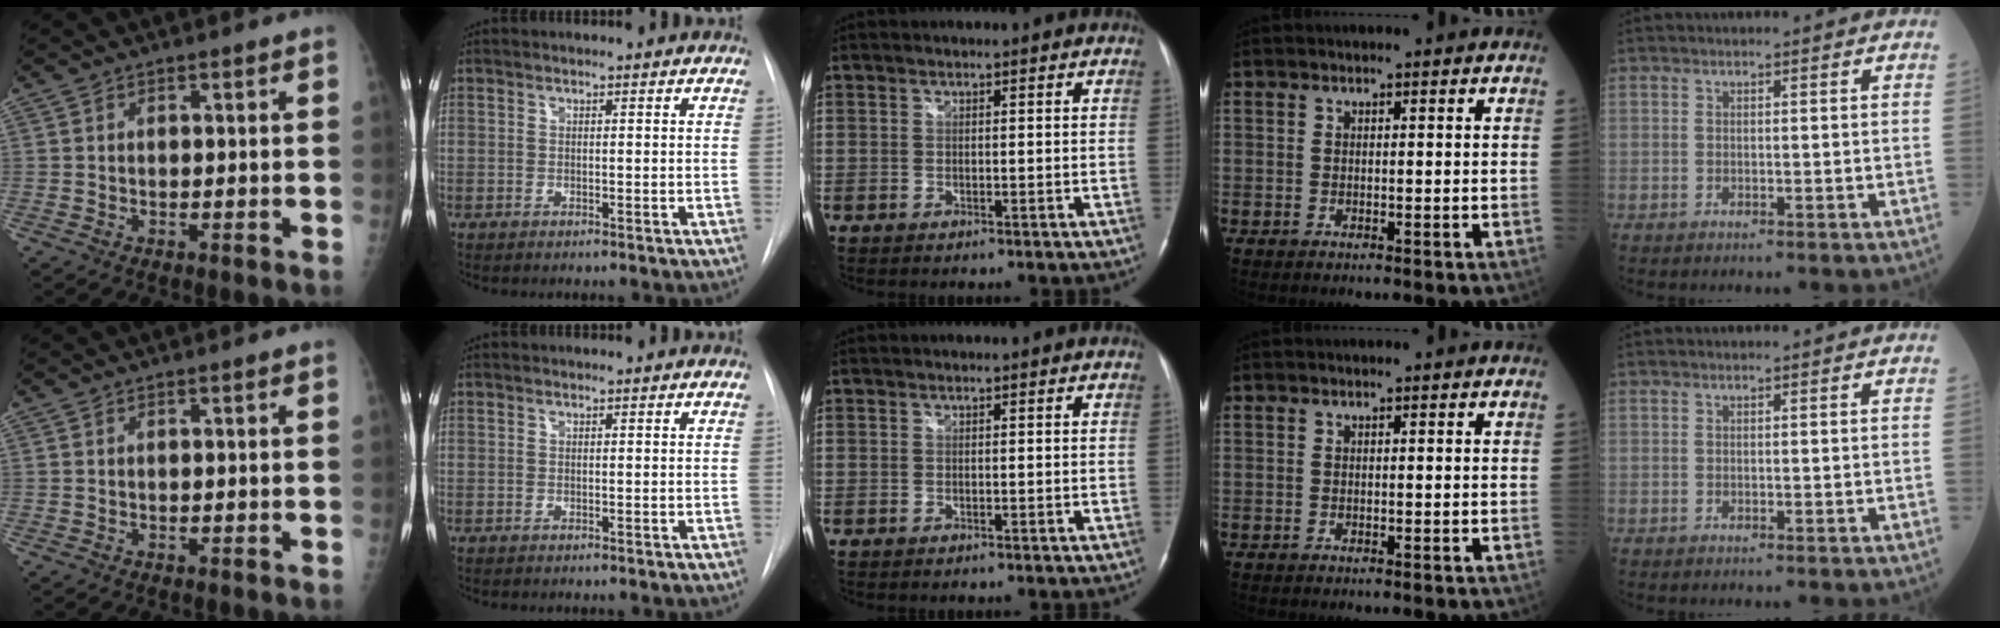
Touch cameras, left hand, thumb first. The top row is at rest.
{}